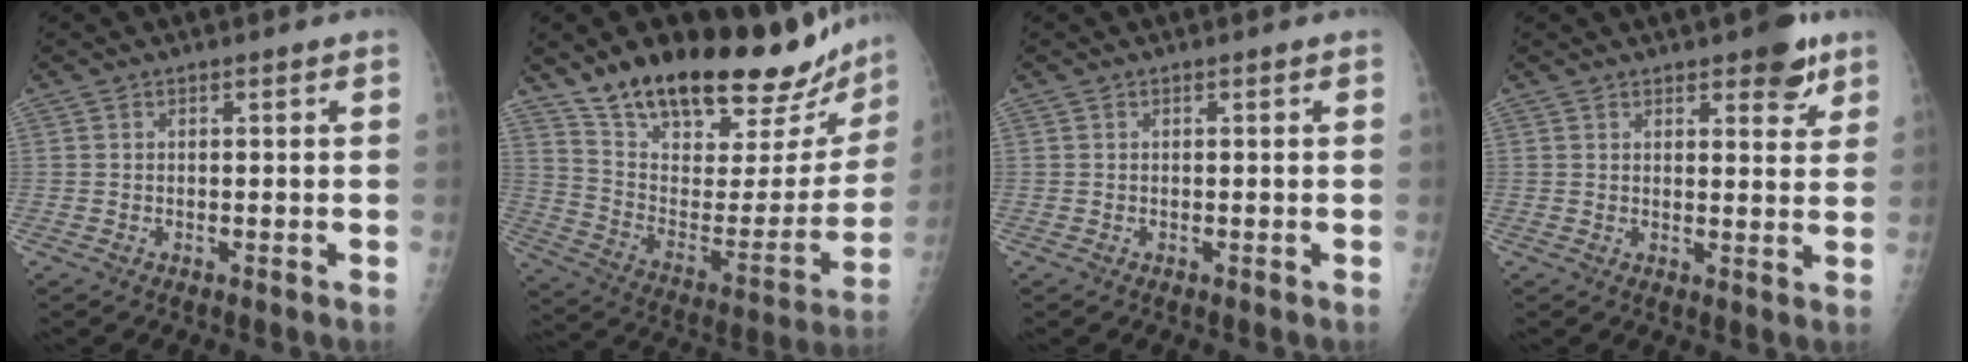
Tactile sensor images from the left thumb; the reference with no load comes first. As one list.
[{"total": 29.4, "force": [23.6, 9.7, 14.7], "torque": [-0.193, -0.104, 0.357]}, {"total": 0.0}, {"total": 6.2, "force": [4.0, 2.5, 4.1], "torque": [-0.028, -0.019, 0.048]}]